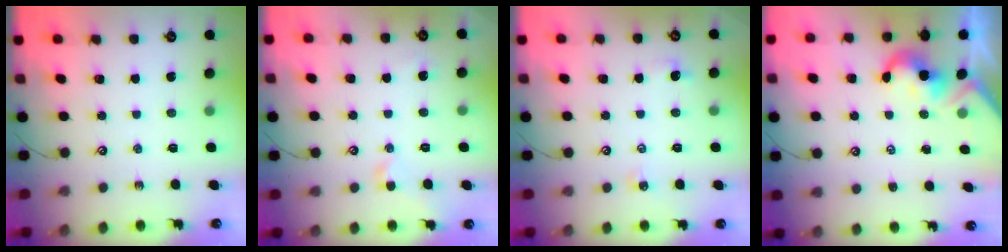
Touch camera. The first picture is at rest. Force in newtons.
{"total": 0.6, "press": 0.5, "slide": 0.3}
{"total": 1.4, "press": 1.3, "slide": 0.4}
{"total": 2.0, "press": 1.9, "slide": 0.5}